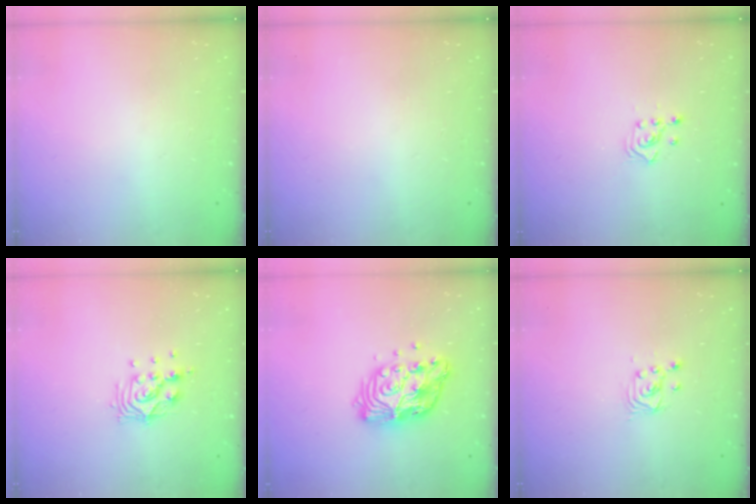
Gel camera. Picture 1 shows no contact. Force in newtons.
{"total": 0.0}
{"total": 2.6, "press": 2.4, "slide": 1.0}
{"total": 9.7, "press": 9.6, "slide": 0.8}
{"total": 12.8, "press": 12.8, "slide": 1.0}
{"total": 2.5, "press": 2.5, "slide": 0.2}